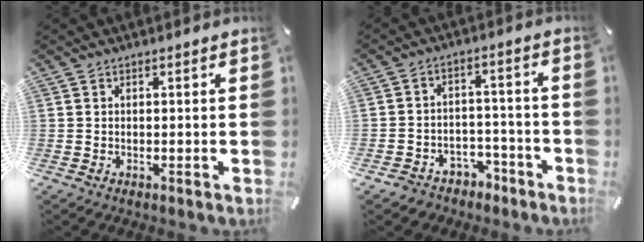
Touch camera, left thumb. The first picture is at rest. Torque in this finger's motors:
{"motor_torque": [0.21, 0.63, -0.22, 0.26, -0.06]}